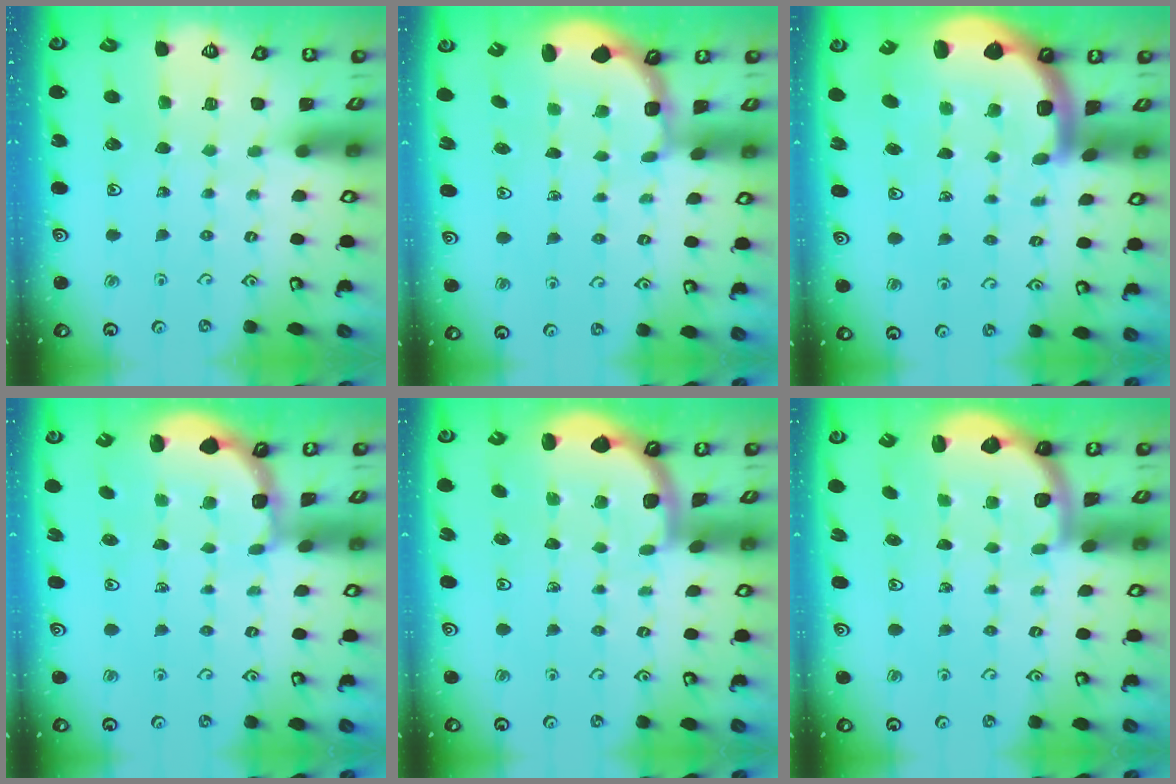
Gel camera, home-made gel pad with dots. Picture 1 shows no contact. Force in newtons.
{"total": 2.6, "press": 1.9, "slide": 1.7}
{"total": 7.5, "press": 7.3, "slide": 1.8}
{"total": 2.0, "press": 1.6, "slide": 1.1}
{"total": 1.8, "press": 1.8, "slide": 0.1}
{"total": 2.2, "press": 2.1, "slide": 0.7}